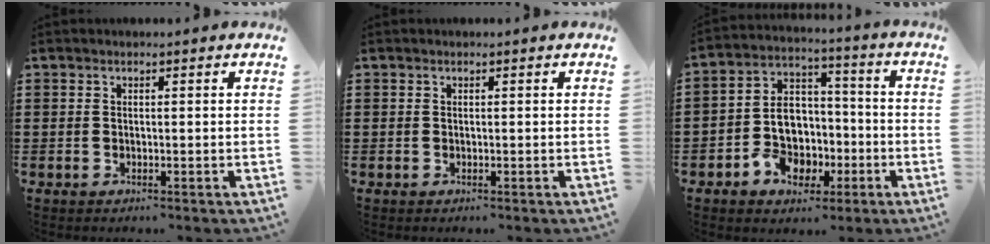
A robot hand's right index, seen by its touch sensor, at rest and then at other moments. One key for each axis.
{"total": 0.0}
{"total": 9.1, "fx": -3.3, "fy": 7.1, "fz": 4.5, "tx": -0.082, "ty": 0.023, "tz": -0.057}